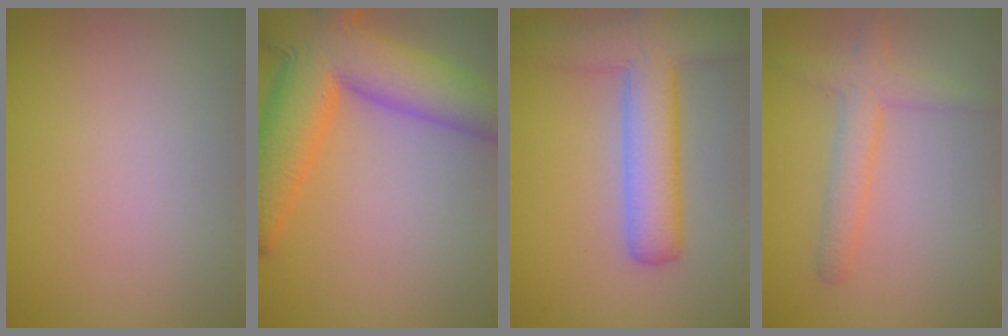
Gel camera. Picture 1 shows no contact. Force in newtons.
{"total": 12.5, "press": 12.5, "slide": 0.6}
{"total": 7.2, "press": 7.2, "slide": 0.4}
{"total": 3.1, "press": 3.1, "slide": 0.1}